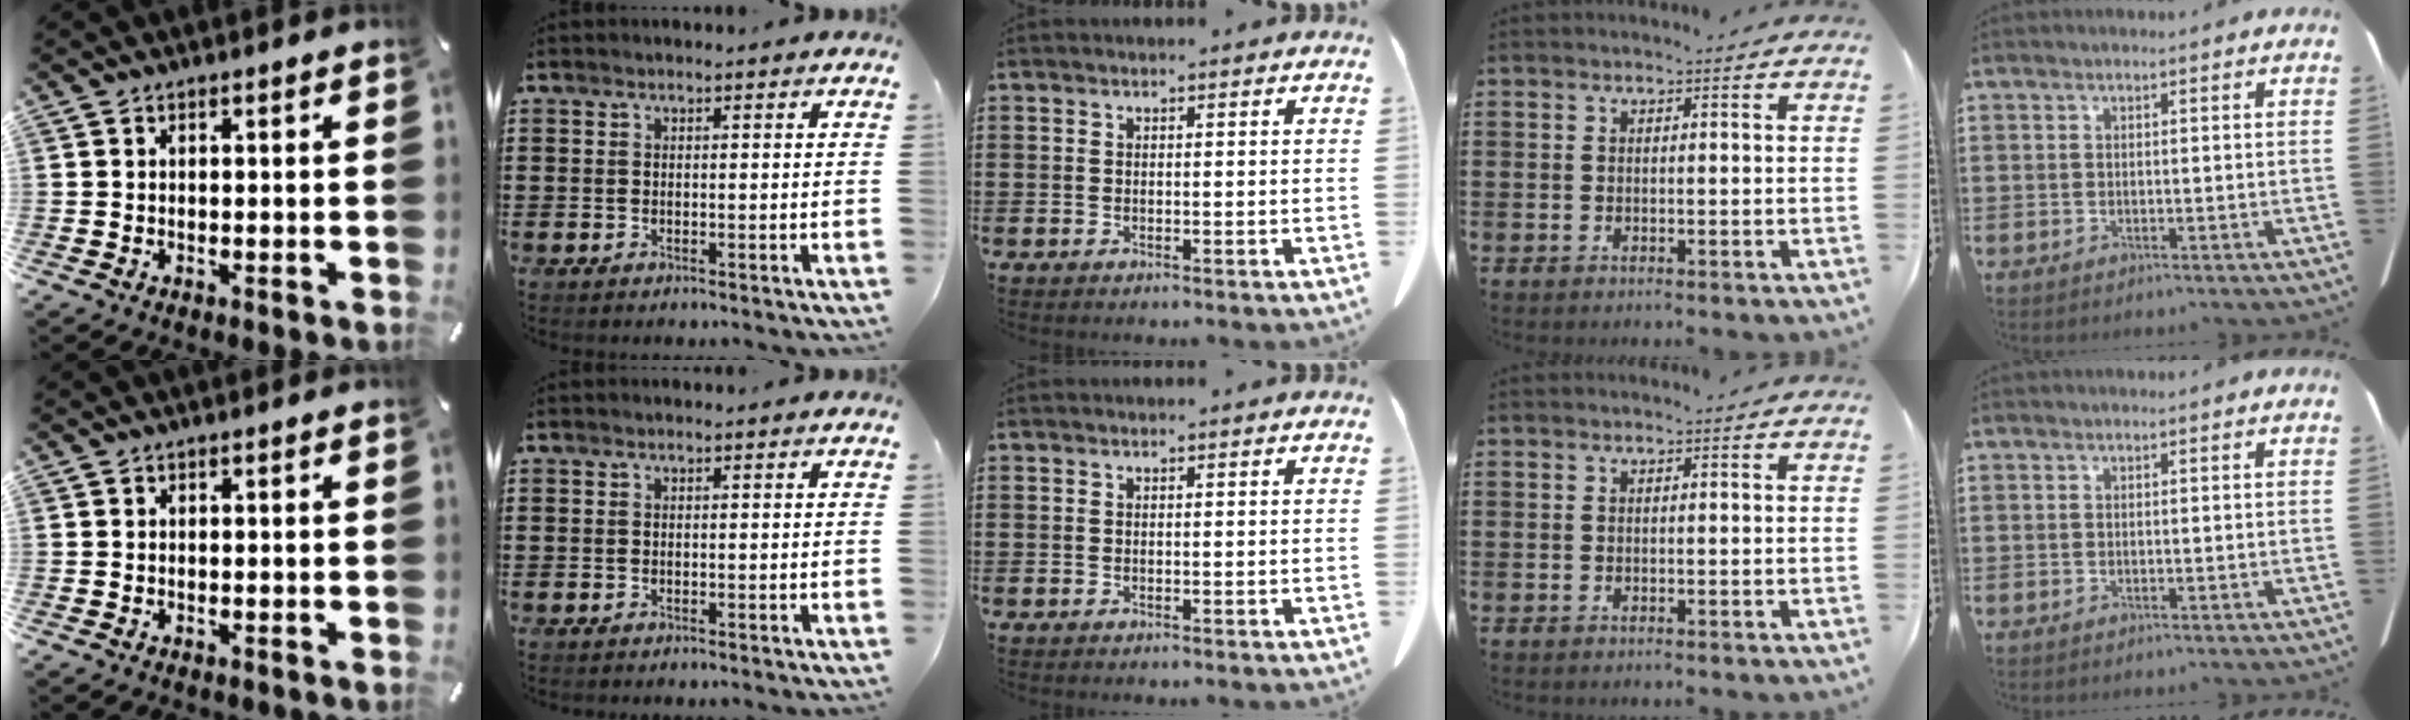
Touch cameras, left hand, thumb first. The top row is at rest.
{}